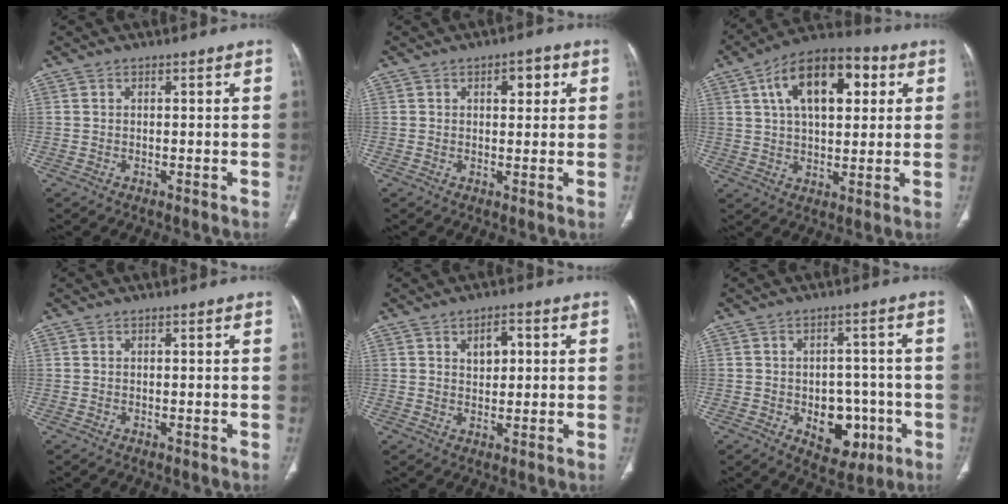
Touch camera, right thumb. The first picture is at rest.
{"total": 3.9, "force": [1.5, 2.2, 2.8], "torque": [-0.019, -0.002, 0.017]}
{"total": 17.2, "force": [5.7, 9.0, 13.5], "torque": [-0.192, 0.010, 0.086]}
{"total": 0.0}
{"total": 4.4, "force": [1.4, 2.6, 3.2], "torque": [-0.035, 0.000, 0.022]}
{"total": 10.0, "force": [-3.1, 6.9, 6.6], "torque": [-0.043, 0.023, -0.030]}